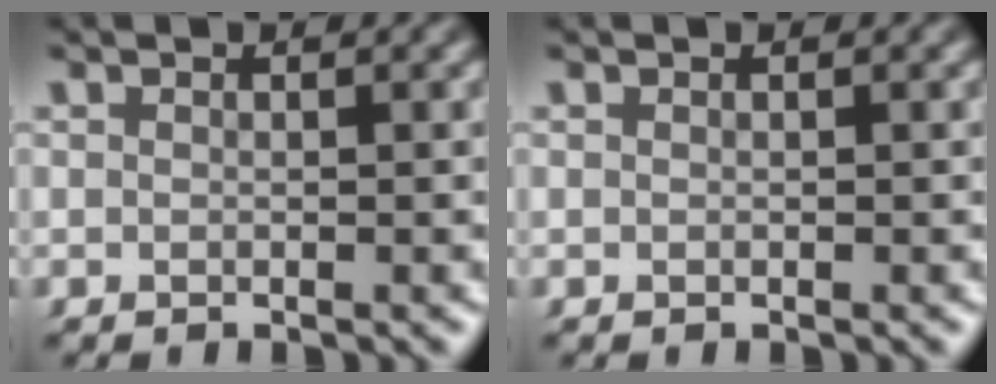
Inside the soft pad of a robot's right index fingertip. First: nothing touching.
{"total": 0.0}